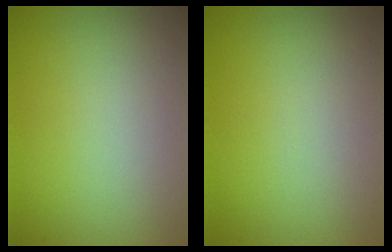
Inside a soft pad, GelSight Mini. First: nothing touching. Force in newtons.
{"total": 0.0}